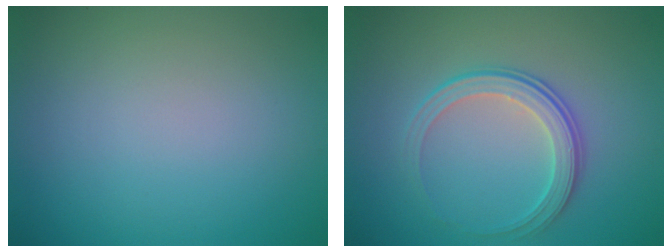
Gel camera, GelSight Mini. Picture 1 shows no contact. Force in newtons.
{"total": 3.4, "press": 2.8, "slide": 1.9}